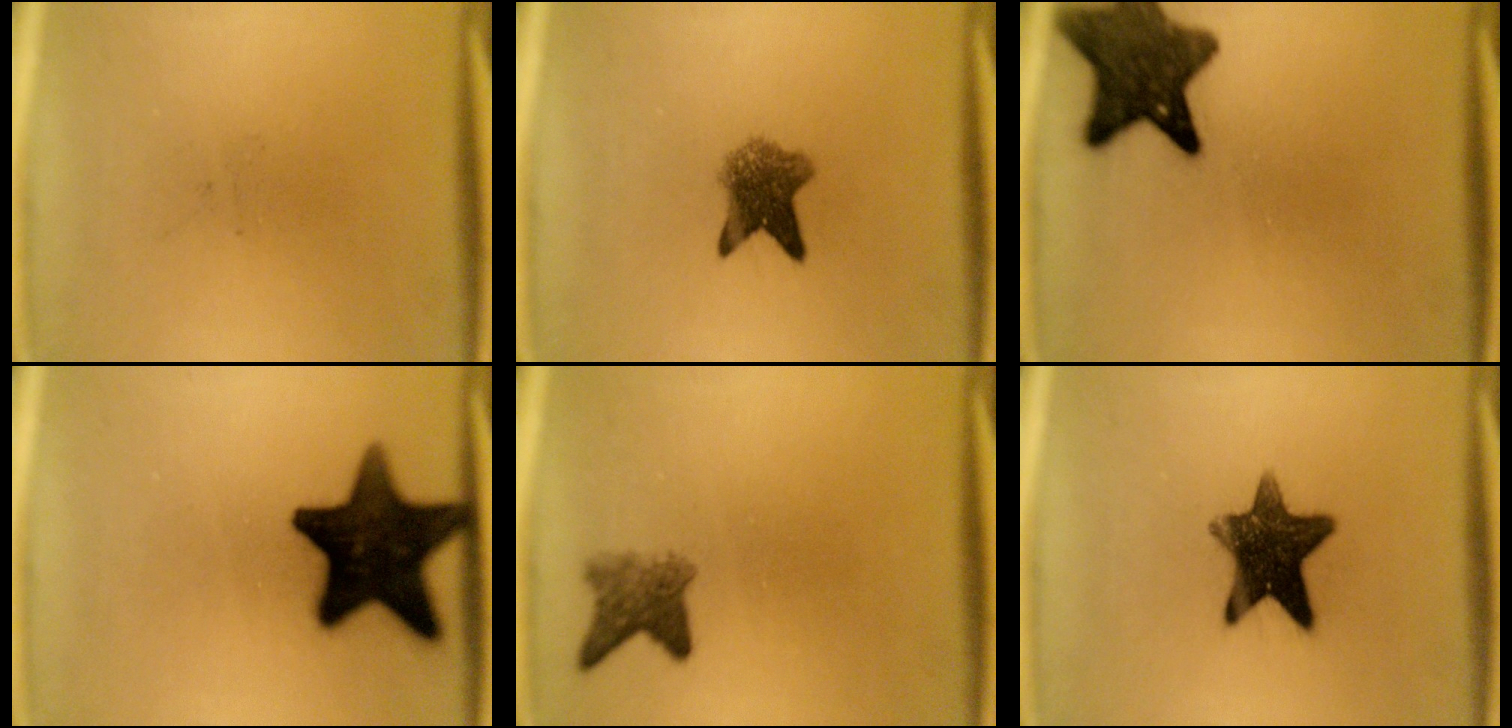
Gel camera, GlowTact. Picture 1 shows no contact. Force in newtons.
{"total": 5.7}
{"total": 11.5}
{"total": 18.4}
{"total": 3.7}
{"total": 12.3}